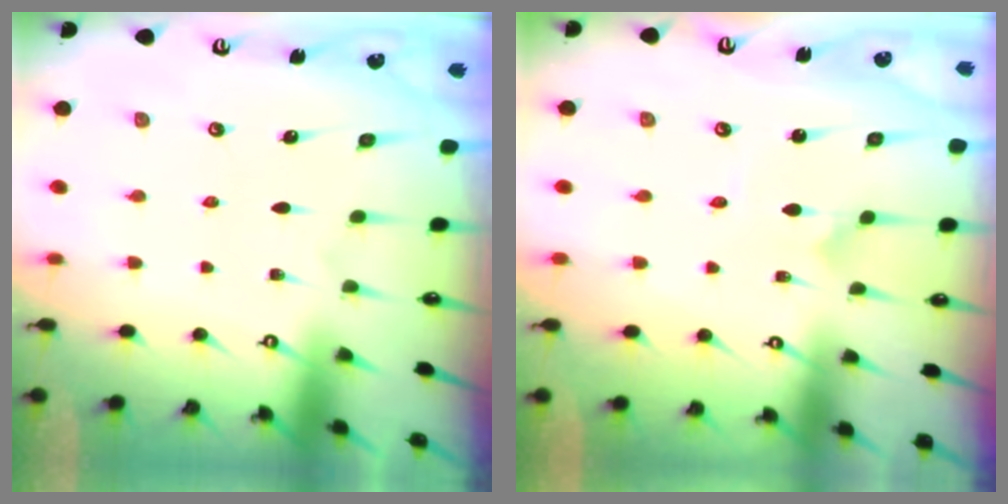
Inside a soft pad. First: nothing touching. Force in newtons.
{"total": 2.3, "press": 2.3, "slide": 0.2}